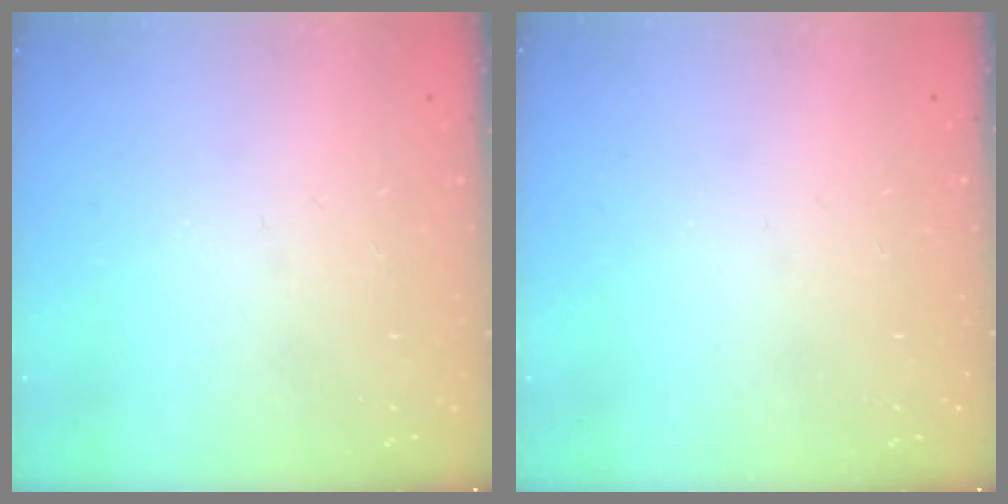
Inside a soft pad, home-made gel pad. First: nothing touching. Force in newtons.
{"total": 0.0}